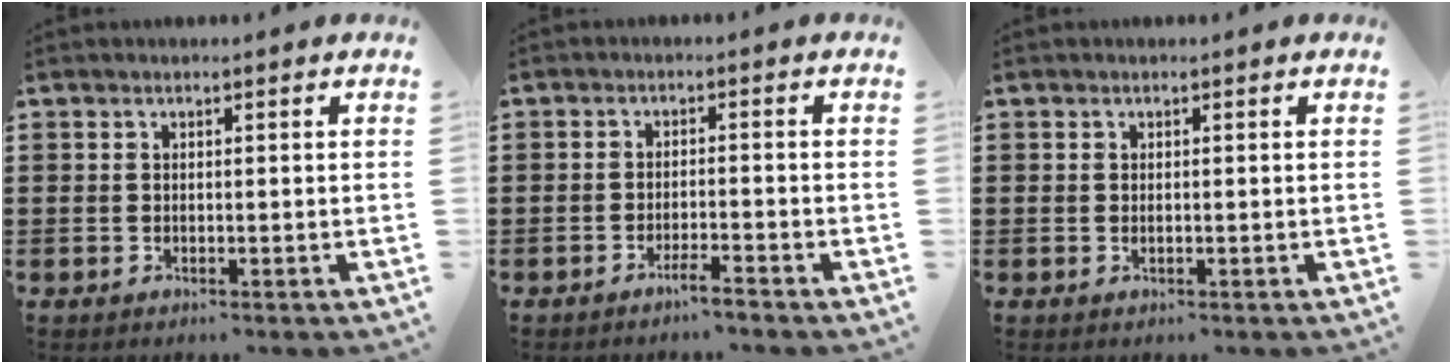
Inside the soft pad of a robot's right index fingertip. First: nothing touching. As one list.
[{"total": 2.6, "force": [-2.2, -0.1, 1.3], "torque": [-0.021, 0.002, -0.042]}, {"total": 0.5, "force": [-0.1, 0.1, 0.5], "torque": [-0.010, -0.004, -0.001]}]